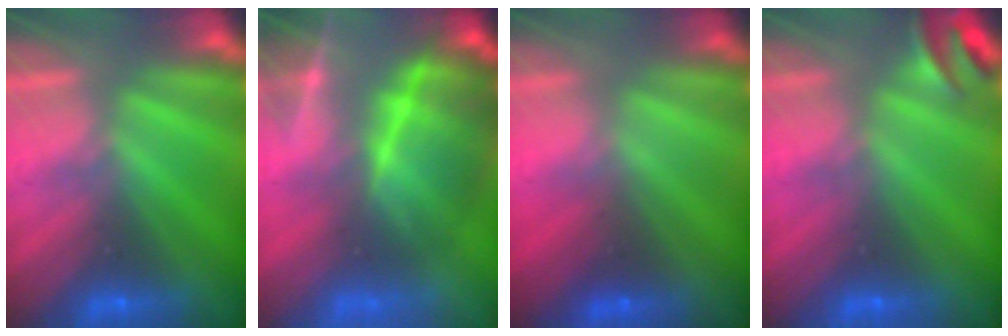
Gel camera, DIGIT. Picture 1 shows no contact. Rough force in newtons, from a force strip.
{"total": 9.7}
{"total": 1.6}
{"total": 2.7}